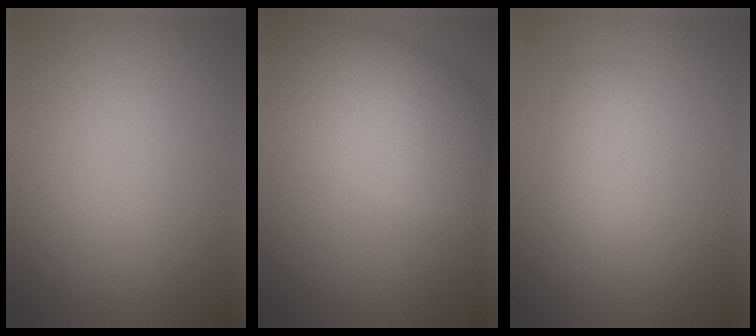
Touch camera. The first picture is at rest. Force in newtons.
{"total": 8.2, "press": 8.2, "slide": 0.4}
{"total": 1.8, "press": 1.8, "slide": 0.1}